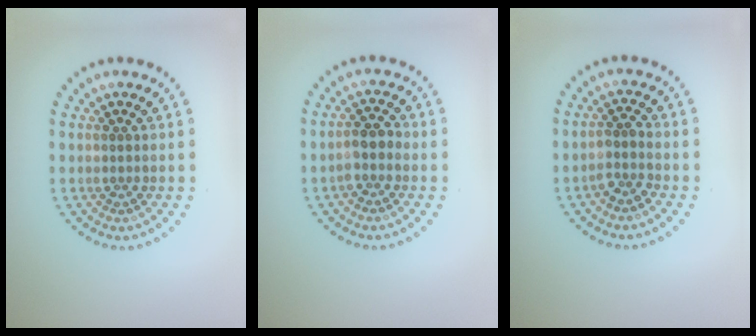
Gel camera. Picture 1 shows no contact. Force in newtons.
{"total": 1.9, "press": 1.7, "slide": 0.8}
{"total": 1.7, "press": 1.3, "slide": 1.0}